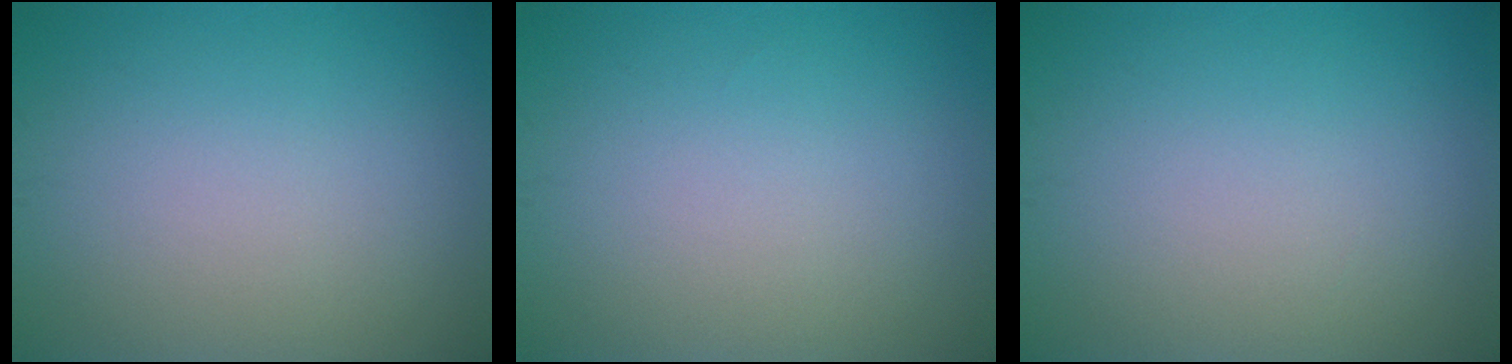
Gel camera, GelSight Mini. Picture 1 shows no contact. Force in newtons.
{"total": 0.0}
{"total": 0.0}